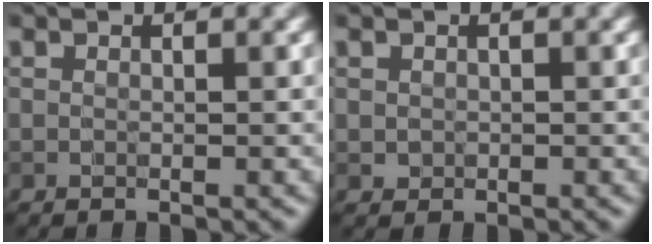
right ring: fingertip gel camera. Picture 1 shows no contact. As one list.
[{"total": 0.8, "force": [0.1, 0.7, 0.2], "torque": [0.001, -0.004, 0.004]}]